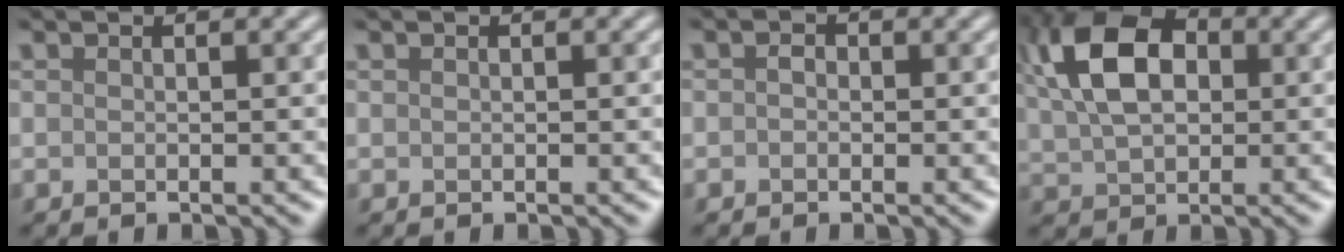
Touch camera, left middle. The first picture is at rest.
{"total": 0.0}
{"total": 1.0, "force": [-0.1, 0.8, 0.5], "torque": [-0.008, -0.004, -0.007]}
{"total": 9.3, "force": [2.2, 5.9, 6.8], "torque": [-0.150, 0.024, 0.034]}